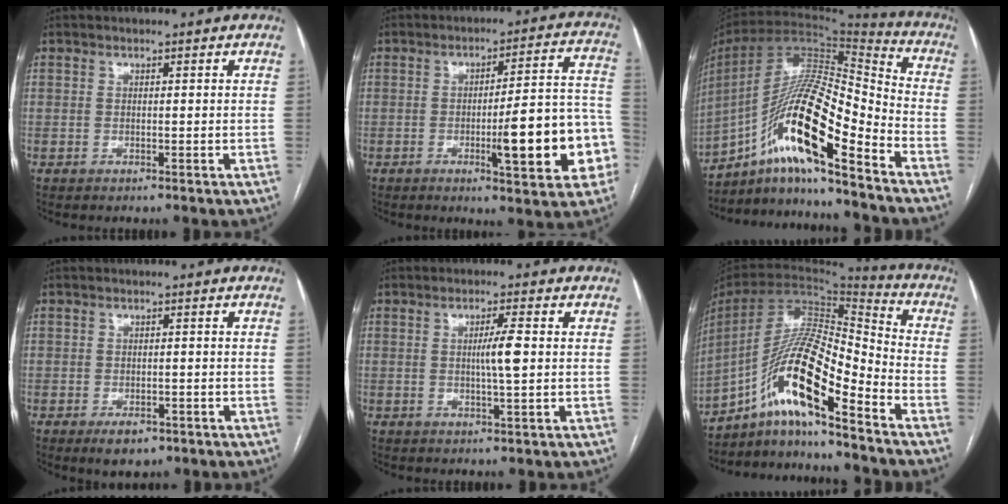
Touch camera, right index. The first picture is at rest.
{"total": 14.4, "force": [-4.2, 2.3, 13.6], "torque": [-0.166, 0.017, -0.054]}
{"total": 19.2, "force": [-10.8, 2.7, 15.7], "torque": [-0.305, 0.005, -0.189]}
{"total": 2.7, "force": [-1.6, 1.7, 1.2], "torque": [-0.014, 0.001, -0.014]}
{"total": 4.0, "force": [0.2, -0.1, 4.0], "torque": [-0.070, -0.002, 0.003]}
{"total": 16.8, "force": [-9.9, 2.4, 13.4], "torque": [-0.255, 0.013, -0.174]}